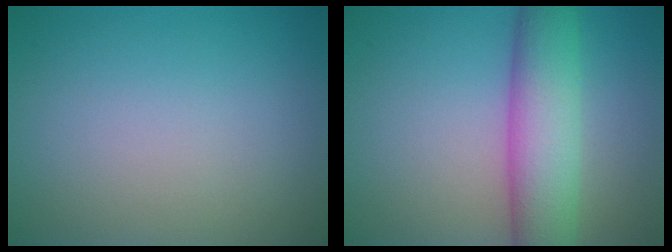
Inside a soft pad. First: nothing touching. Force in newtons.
{"total": 7.1, "press": 7.1, "slide": 0.2}